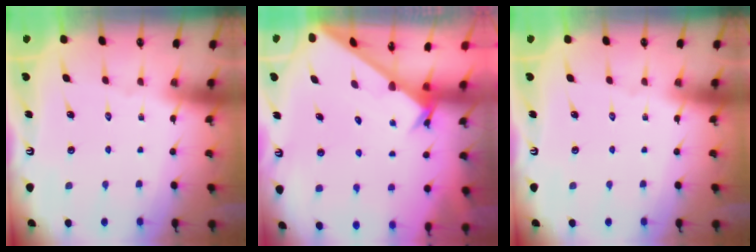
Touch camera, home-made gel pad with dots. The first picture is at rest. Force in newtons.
{"total": 2.4, "press": 2.4, "slide": 0.2}
{"total": 0.0}